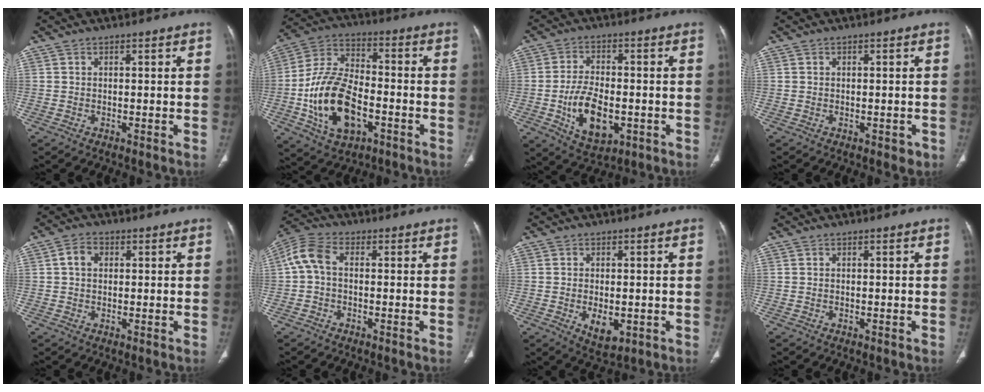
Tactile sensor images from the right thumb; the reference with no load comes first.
{"total": 17.5, "force": [-4.9, 10.0, 13.5], "torque": [-0.246, 0.025, -0.089]}
{"total": 11.2, "force": [-2.7, 6.3, 8.9], "torque": [-0.145, 0.004, -0.036]}
{"total": 1.3, "force": [-0.5, 0.9, 0.8], "torque": [-0.001, 0.001, -0.003]}
{"total": 3.5, "force": [0.6, 2.7, 2.1], "torque": [-0.031, 0.010, 0.008]}
{"total": 6.0, "force": [0.0, 3.7, 4.8], "torque": [-0.104, 0.021, -0.010]}
{"total": 5.6, "force": [-1.3, 3.1, 4.4], "torque": [-0.064, -0.008, -0.012]}
{"total": 0.0}